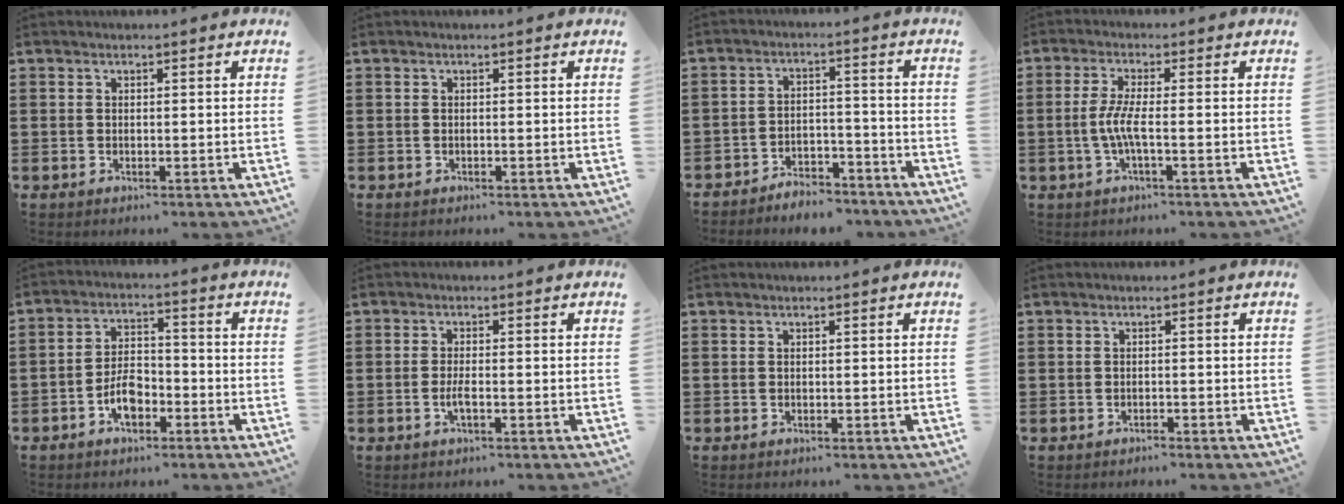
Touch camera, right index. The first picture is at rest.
{"total": 0.0}
{"total": 4.5, "force": [-4.5, 0.8, 0.2], "torque": [-0.007, 0.011, -0.092]}
{"total": 4.4, "force": [-1.0, 0.4, 4.3], "torque": [-0.107, -0.011, -0.030]}
{"total": 5.4, "force": [-2.6, 2.8, 3.8], "torque": [-0.078, 0.003, -0.049]}
{"total": 2.1, "force": [-0.7, 0.2, 1.9], "torque": [-0.042, -0.005, -0.015]}
{"total": 0.0}
{"total": 0.7, "force": [-0.7, 0.0, -0.1], "torque": [0.000, 0.000, -0.016]}